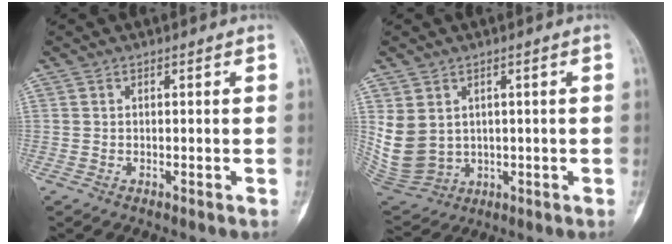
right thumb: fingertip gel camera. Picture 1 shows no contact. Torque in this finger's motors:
{"motor_torque": [-0.44, 0.61, 0.06, 0.08, 0.07]}